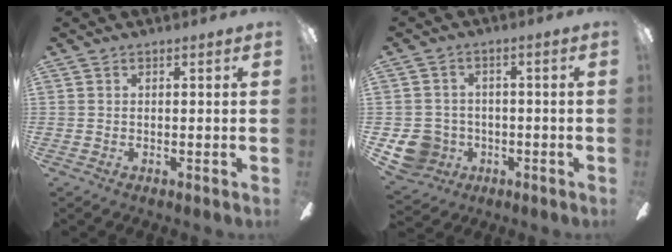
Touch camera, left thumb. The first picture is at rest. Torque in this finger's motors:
{"motor_torque": [-0.40, 0.41, 0.21, -0.16, 0.00]}